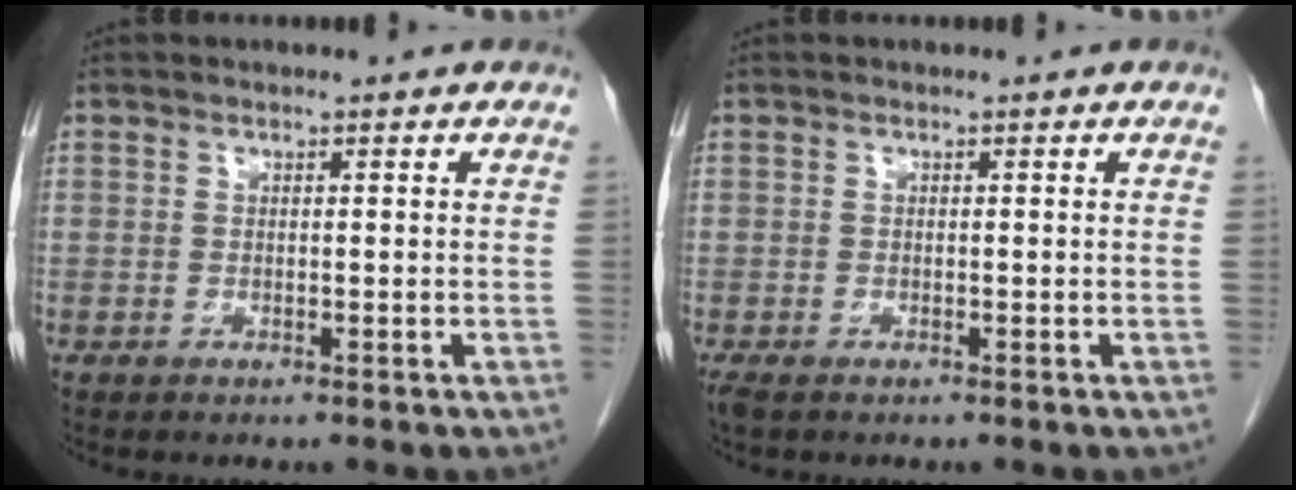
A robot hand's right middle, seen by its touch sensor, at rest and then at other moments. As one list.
[{"total": 2.1, "force": [-1.5, 0.9, 1.2], "torque": [-0.027, -0.007, -0.024]}]